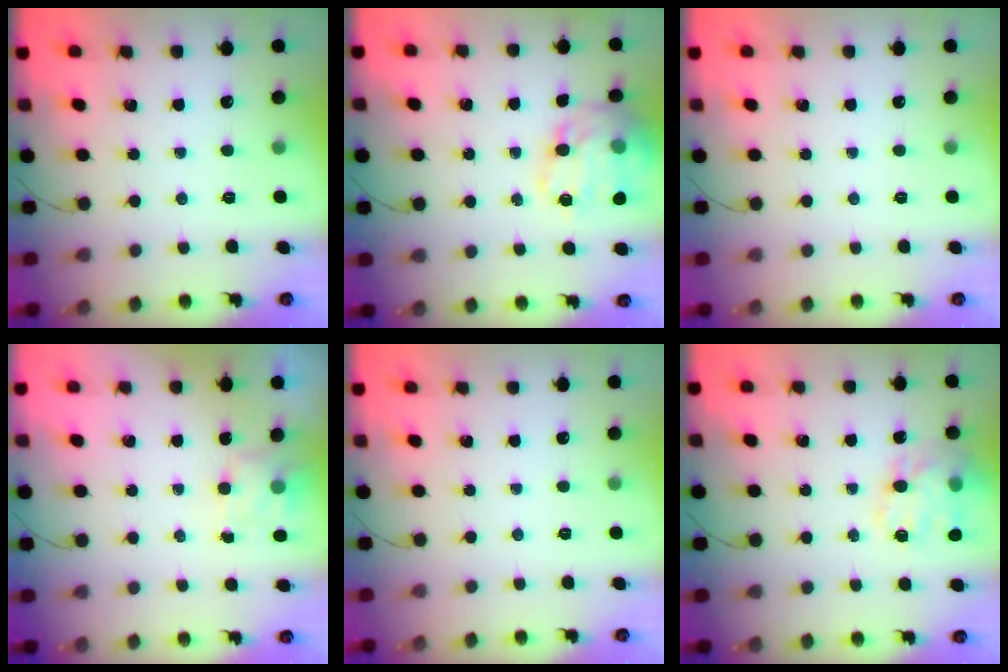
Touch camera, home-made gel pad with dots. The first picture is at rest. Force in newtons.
{"total": 16.0, "press": 15.8, "slide": 2.2}
{"total": 0.0}
{"total": 4.8, "press": 4.7, "slide": 1.1}
{"total": 0.0}
{"total": 17.1, "press": 16.9, "slide": 2.7}